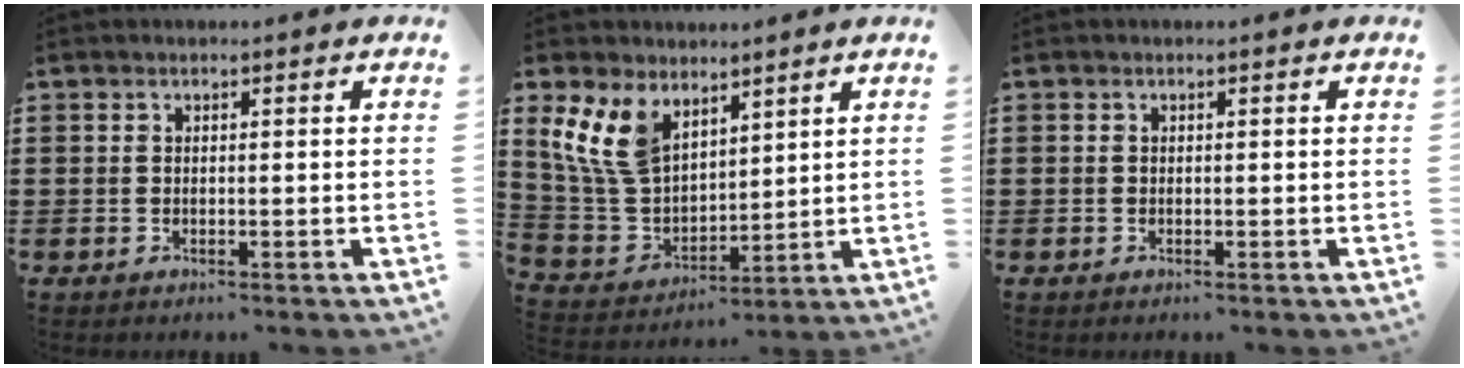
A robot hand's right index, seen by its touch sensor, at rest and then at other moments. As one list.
[{"total": 9.9, "force": [5.7, 6.0, 5.4], "torque": [-0.153, -0.011, 0.108]}, {"total": 0.0}]